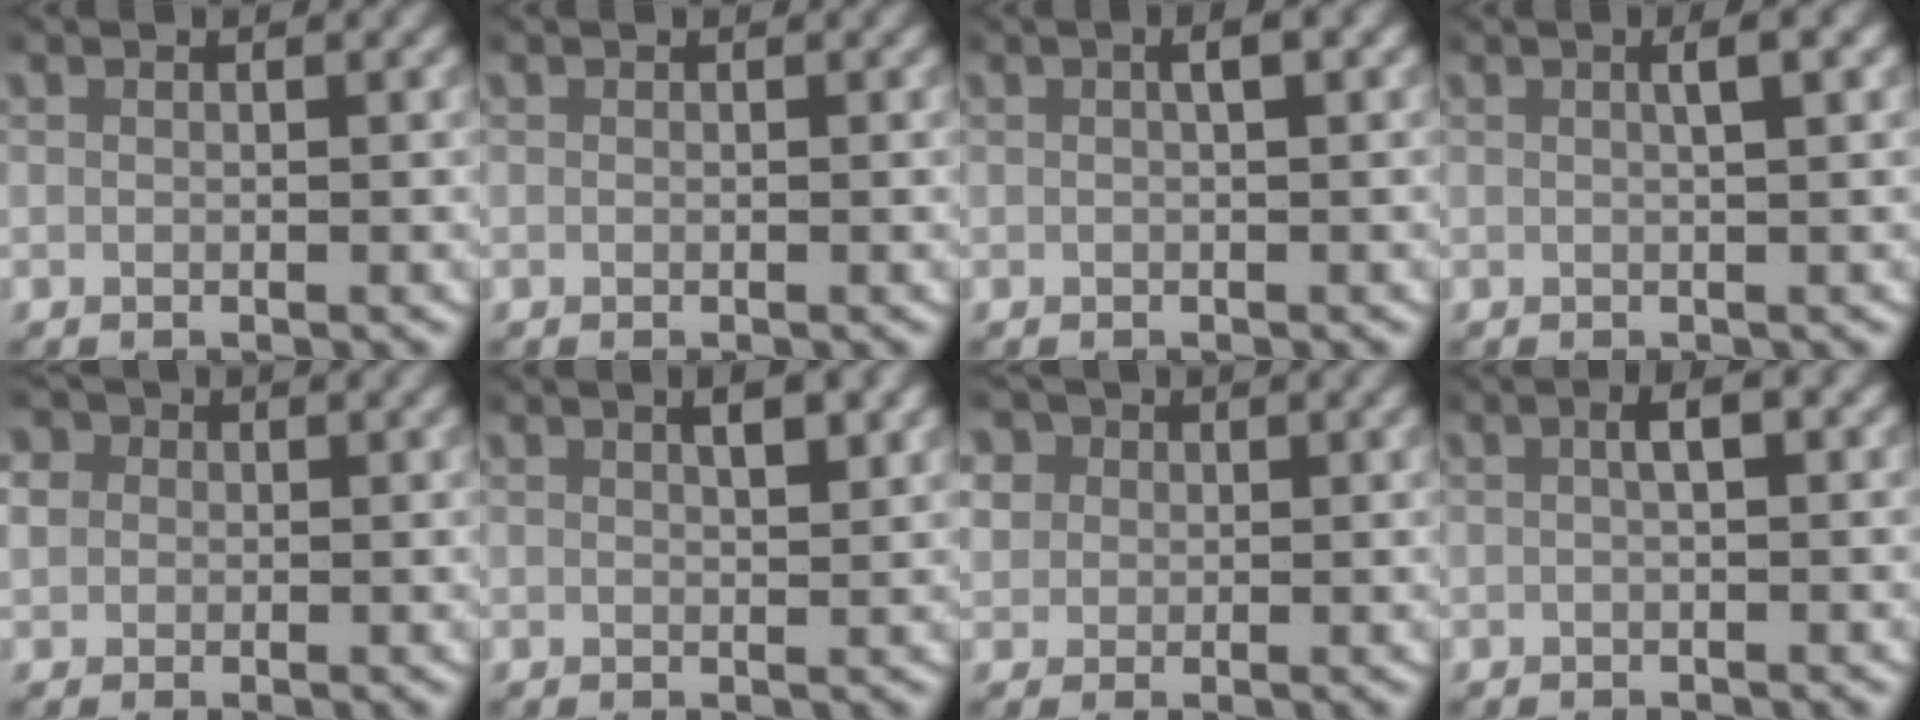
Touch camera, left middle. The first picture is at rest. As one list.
[{"total": 0.0}, {"total": 1.4, "force": [0.4, 0.1, 1.4], "torque": [-0.018, 0.012, 0.005]}, {"total": 1.8, "force": [0.6, -0.1, 1.7], "torque": [-0.026, 0.010, 0.008]}, {"total": 4.1, "force": [0.8, 3.7, 1.5], "torque": [-0.045, 0.003, 0.005]}, {"total": 2.5, "force": [1.2, 0.8, 2.1], "torque": [-0.022, 0.010, 0.017]}, {"total": 4.9, "force": [1.5, 4.2, 1.9], "torque": [-0.055, -0.002, 0.023]}, {"total": 1.9, "force": [0.4, 0.5, 1.8], "torque": [-0.025, 0.013, 0.004]}]